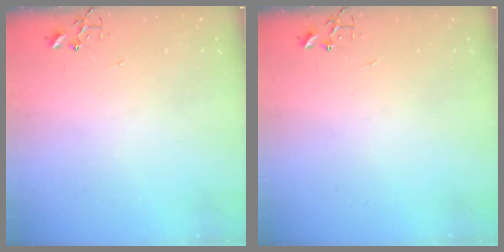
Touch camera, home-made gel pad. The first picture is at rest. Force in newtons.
{"total": 0.0}